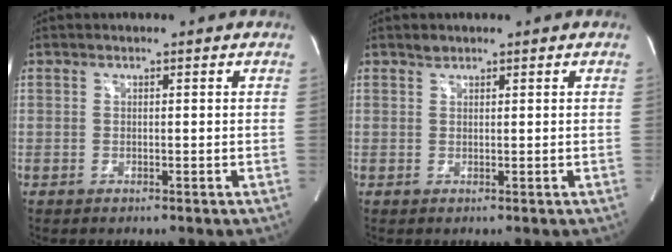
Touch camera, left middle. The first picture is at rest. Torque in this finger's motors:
{"motor_torque": [0.22, 0.13, -0.14, 0.00]}